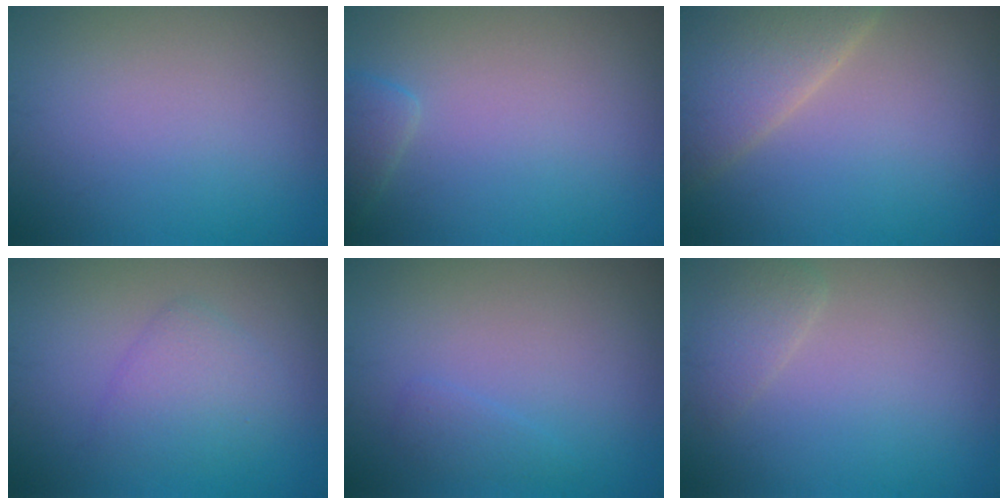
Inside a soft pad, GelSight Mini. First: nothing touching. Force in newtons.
{"total": 1.5, "press": 1.5, "slide": 0.1}
{"total": 5.8, "press": 5.7, "slide": 0.5}
{"total": 2.6, "press": 2.6, "slide": 0.2}
{"total": 1.0, "press": 1.0, "slide": 0.1}
{"total": 1.6, "press": 1.6, "slide": 0.2}